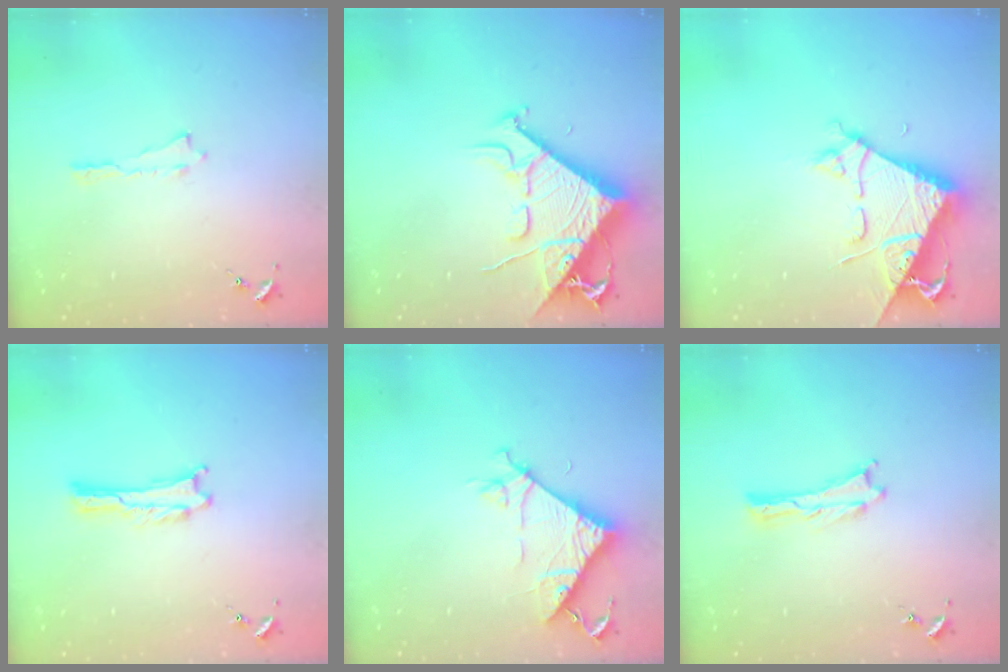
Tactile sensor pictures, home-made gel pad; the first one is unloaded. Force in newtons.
{"total": 12.9, "press": 12.8, "slide": 1.4}
{"total": 7.5, "press": 7.5, "slide": 0.7}
{"total": 0.0}
{"total": 7.5, "press": 7.5, "slide": 0.4}
{"total": 0.0}